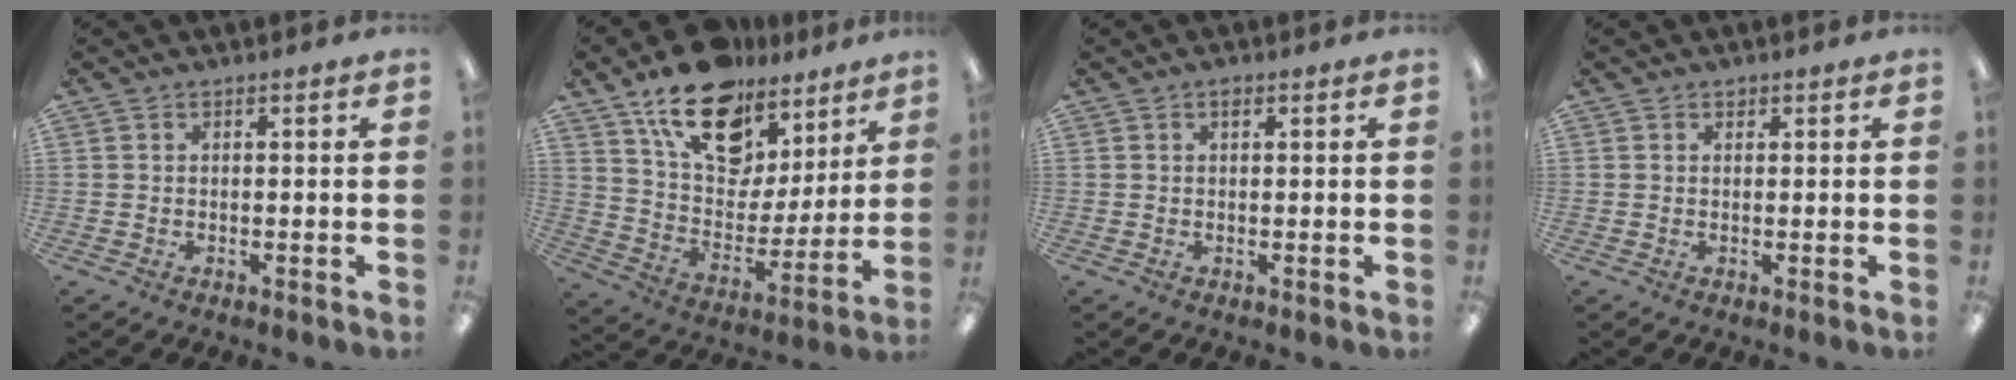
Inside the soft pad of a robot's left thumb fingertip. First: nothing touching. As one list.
[{"total": 19.2, "force": [13.0, 11.0, 8.8], "torque": [-0.149, -0.074, 0.233]}, {"total": 1.0, "force": [0.5, 0.5, 0.8], "torque": [-0.017, 0.003, 0.009]}, {"total": 0.6, "force": [0.5, 0.4, 0.1], "torque": [0.006, -0.002, 0.007]}]